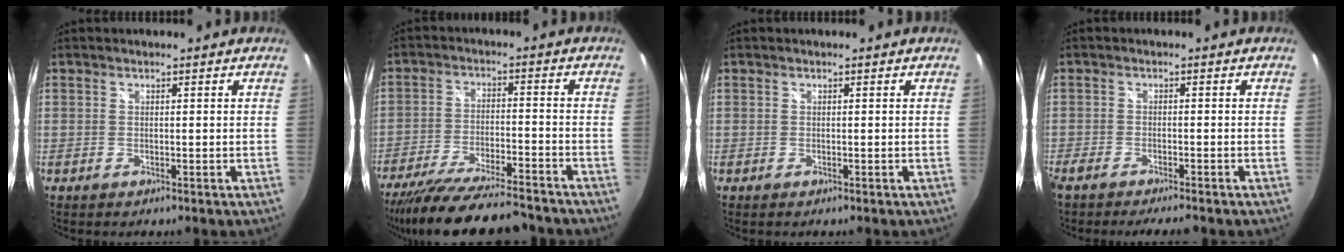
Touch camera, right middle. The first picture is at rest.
{"total": 19.8, "force": [-17.3, 3.2, 9.1], "torque": [-0.178, -0.039, -0.267]}
{"total": 0.0}
{"total": 5.4, "force": [-4.7, 1.0, 2.5], "torque": [-0.064, -0.016, -0.080]}